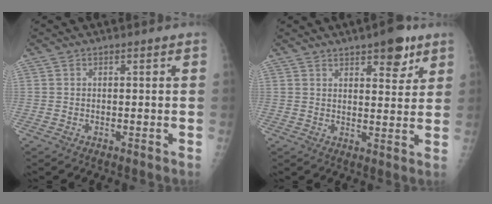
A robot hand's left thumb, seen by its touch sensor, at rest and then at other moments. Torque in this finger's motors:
{"motor_torque": [0.11, 0.22, 0.04, -0.20, 0.09]}